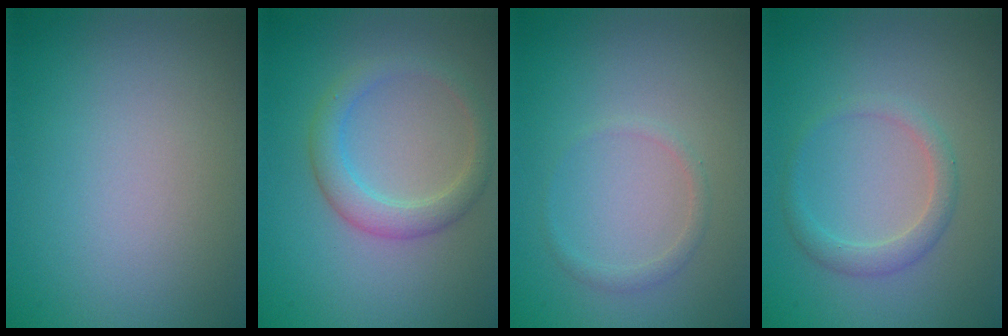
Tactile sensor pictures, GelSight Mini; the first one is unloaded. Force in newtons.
{"total": 2.9, "press": 2.9, "slide": 0.2}
{"total": 1.0, "press": 1.0, "slide": 0.1}
{"total": 1.9, "press": 1.9, "slide": 0.2}